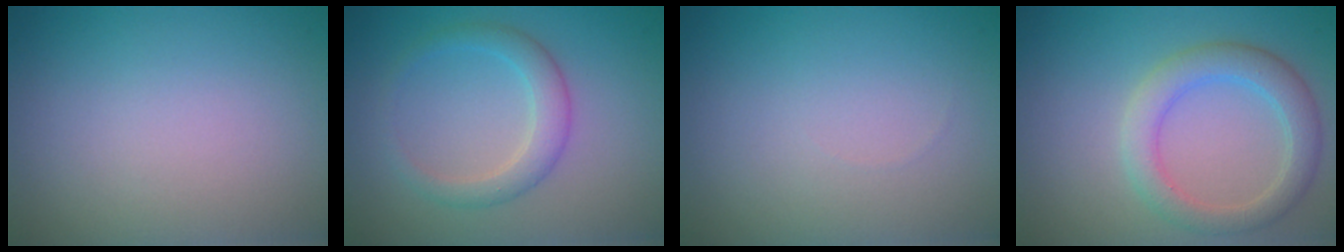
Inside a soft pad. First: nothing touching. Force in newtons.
{"total": 2.7, "press": 2.7, "slide": 0.1}
{"total": 0.0}
{"total": 3.8, "press": 3.8, "slide": 0.3}